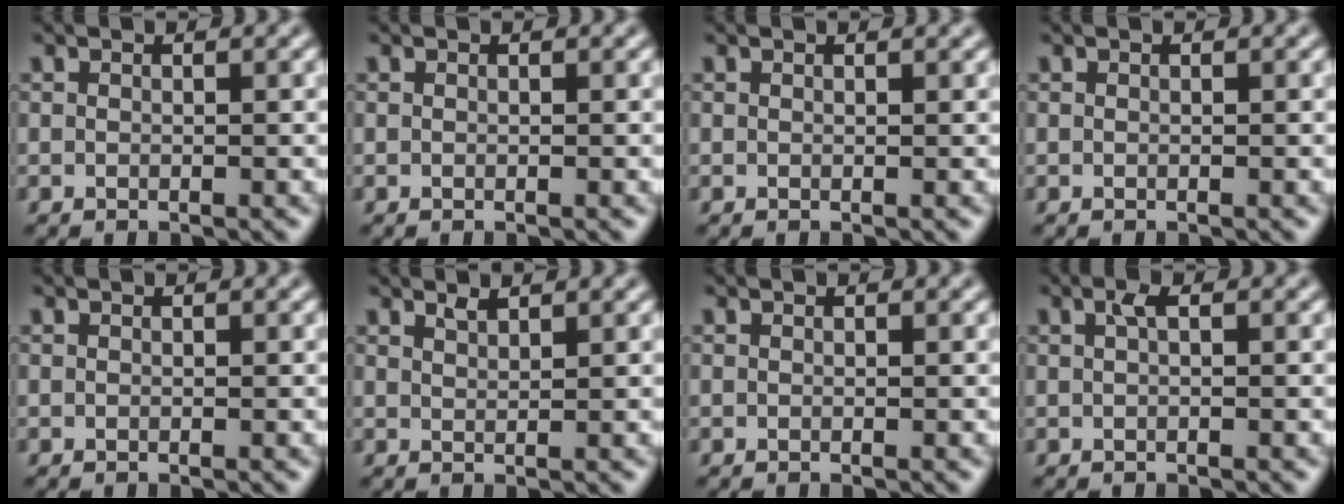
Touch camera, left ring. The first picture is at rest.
{"total": 0.0}
{"total": 0.7, "force": [0.7, 0.1, 0.2], "torque": [0.000, 0.000, 0.008]}
{"total": 0.0}
{"total": 0.0}
{"total": 1.0, "force": [1.0, 0.1, 0.2], "torque": [-0.002, -0.001, 0.019]}
{"total": 0.0}
{"total": 0.9, "force": [0.3, 0.2, 0.8], "torque": [-0.018, 0.005, 0.005]}